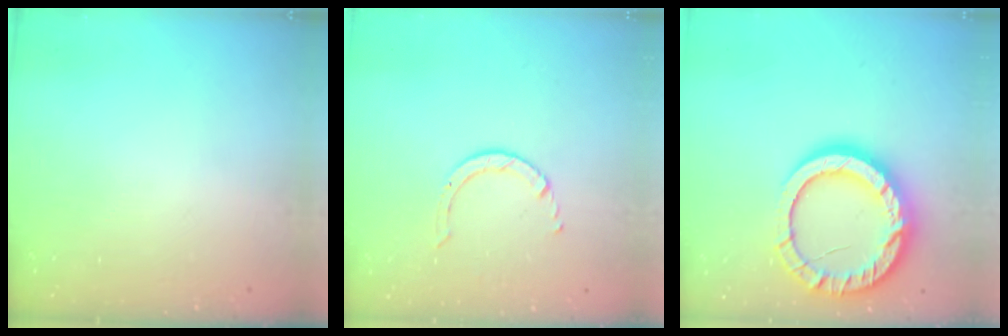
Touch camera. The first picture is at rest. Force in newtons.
{"total": 2.5, "press": 2.4, "slide": 0.3}
{"total": 18.3, "press": 18.2, "slide": 1.7}